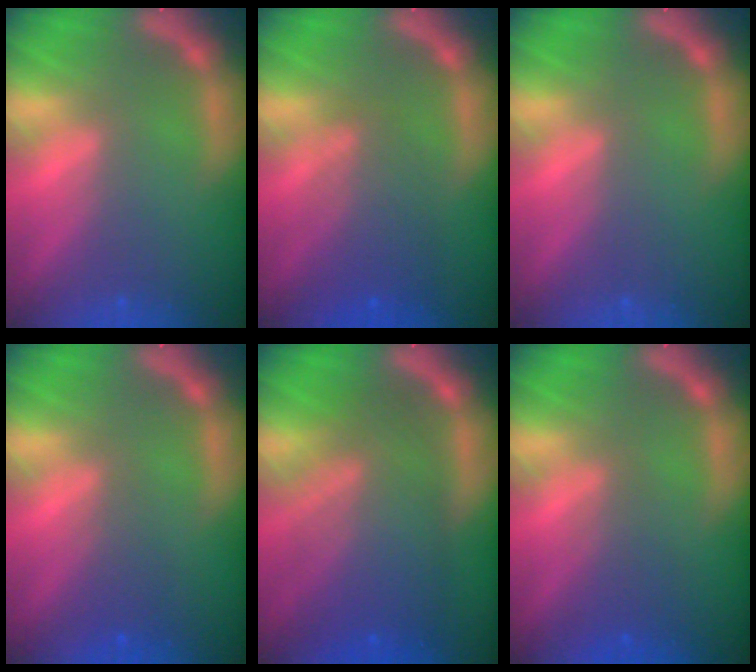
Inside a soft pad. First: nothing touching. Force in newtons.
{"total": 4.5}
{"total": 0.0}
{"total": 2.0}
{"total": 9.0}
{"total": 2.5}